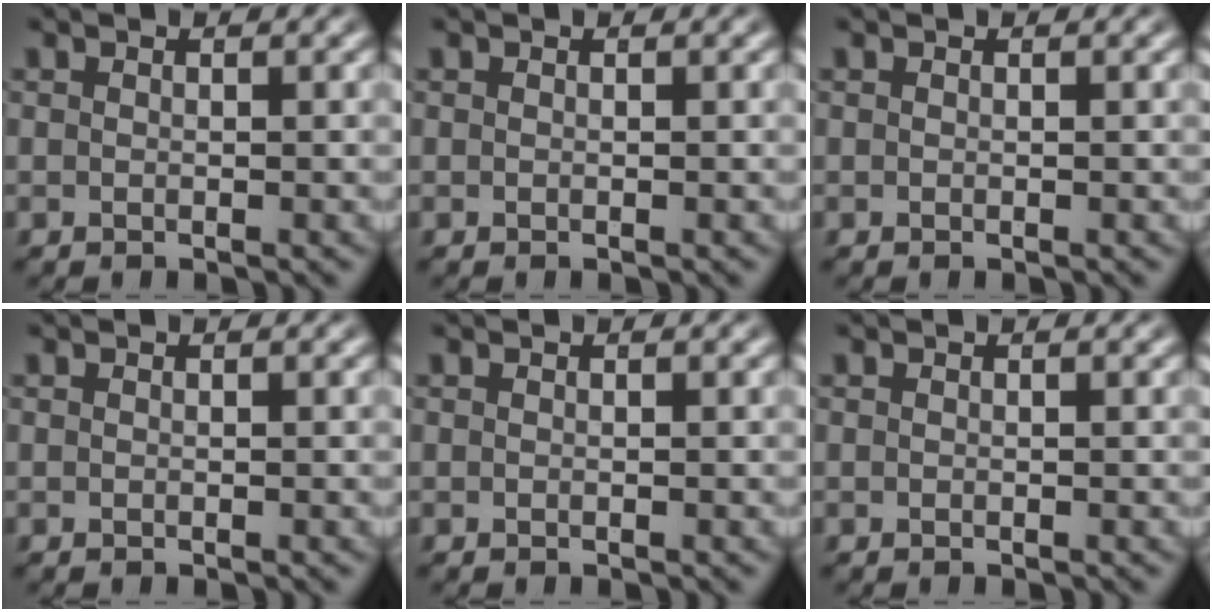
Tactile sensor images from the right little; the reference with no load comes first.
{"total": 0.0}
{"total": 0.0}
{"total": 0.0}
{"total": 0.0}
{"total": 0.0}